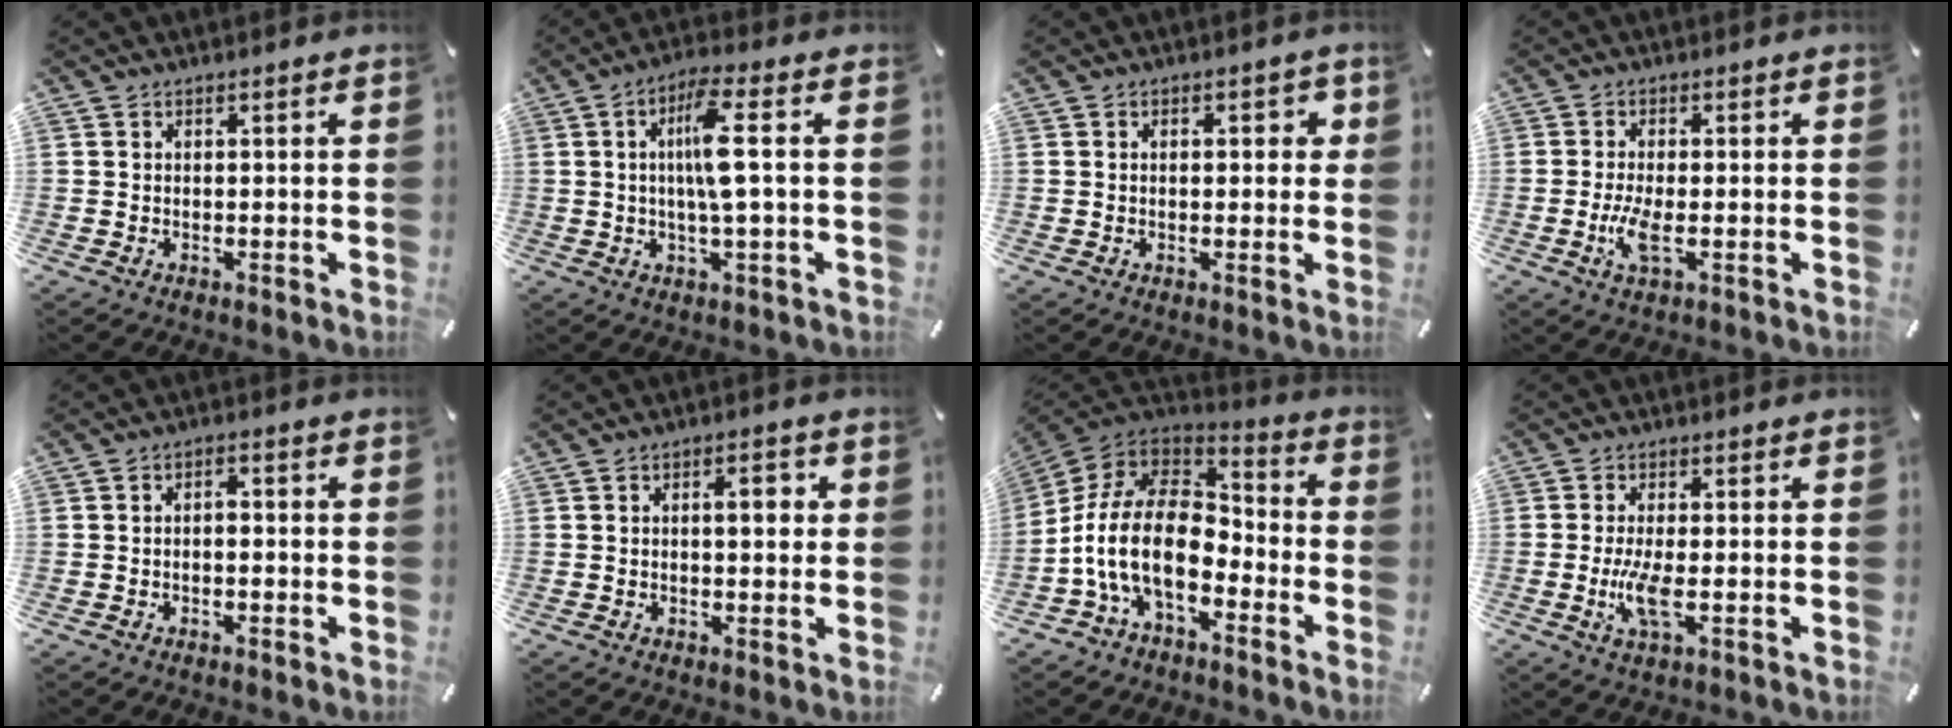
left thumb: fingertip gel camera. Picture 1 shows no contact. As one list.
[{"total": 10.0, "force": [1.0, 1.5, 9.8], "torque": [-0.195, -0.001, 0.010]}, {"total": 2.9, "force": [0.2, 1.5, 2.5], "torque": [-0.025, 0.001, -0.005]}, {"total": 5.1, "force": [-1.0, 1.5, 4.8], "torque": [-0.114, -0.013, -0.025]}, {"total": 2.2, "force": [-0.9, 1.1, 1.7], "torque": [-0.031, 0.009, -0.019]}, {"total": 4.8, "force": [0.6, 2.2, 4.2], "torque": [-0.060, 0.002, 0.001]}, {"total": 18.2, "force": [-6.3, 11.0, 13.1], "torque": [-0.274, 0.025, -0.107]}, {"total": 6.3, "force": [-1.1, 1.8, 5.9], "torque": [-0.140, -0.019, -0.026]}]